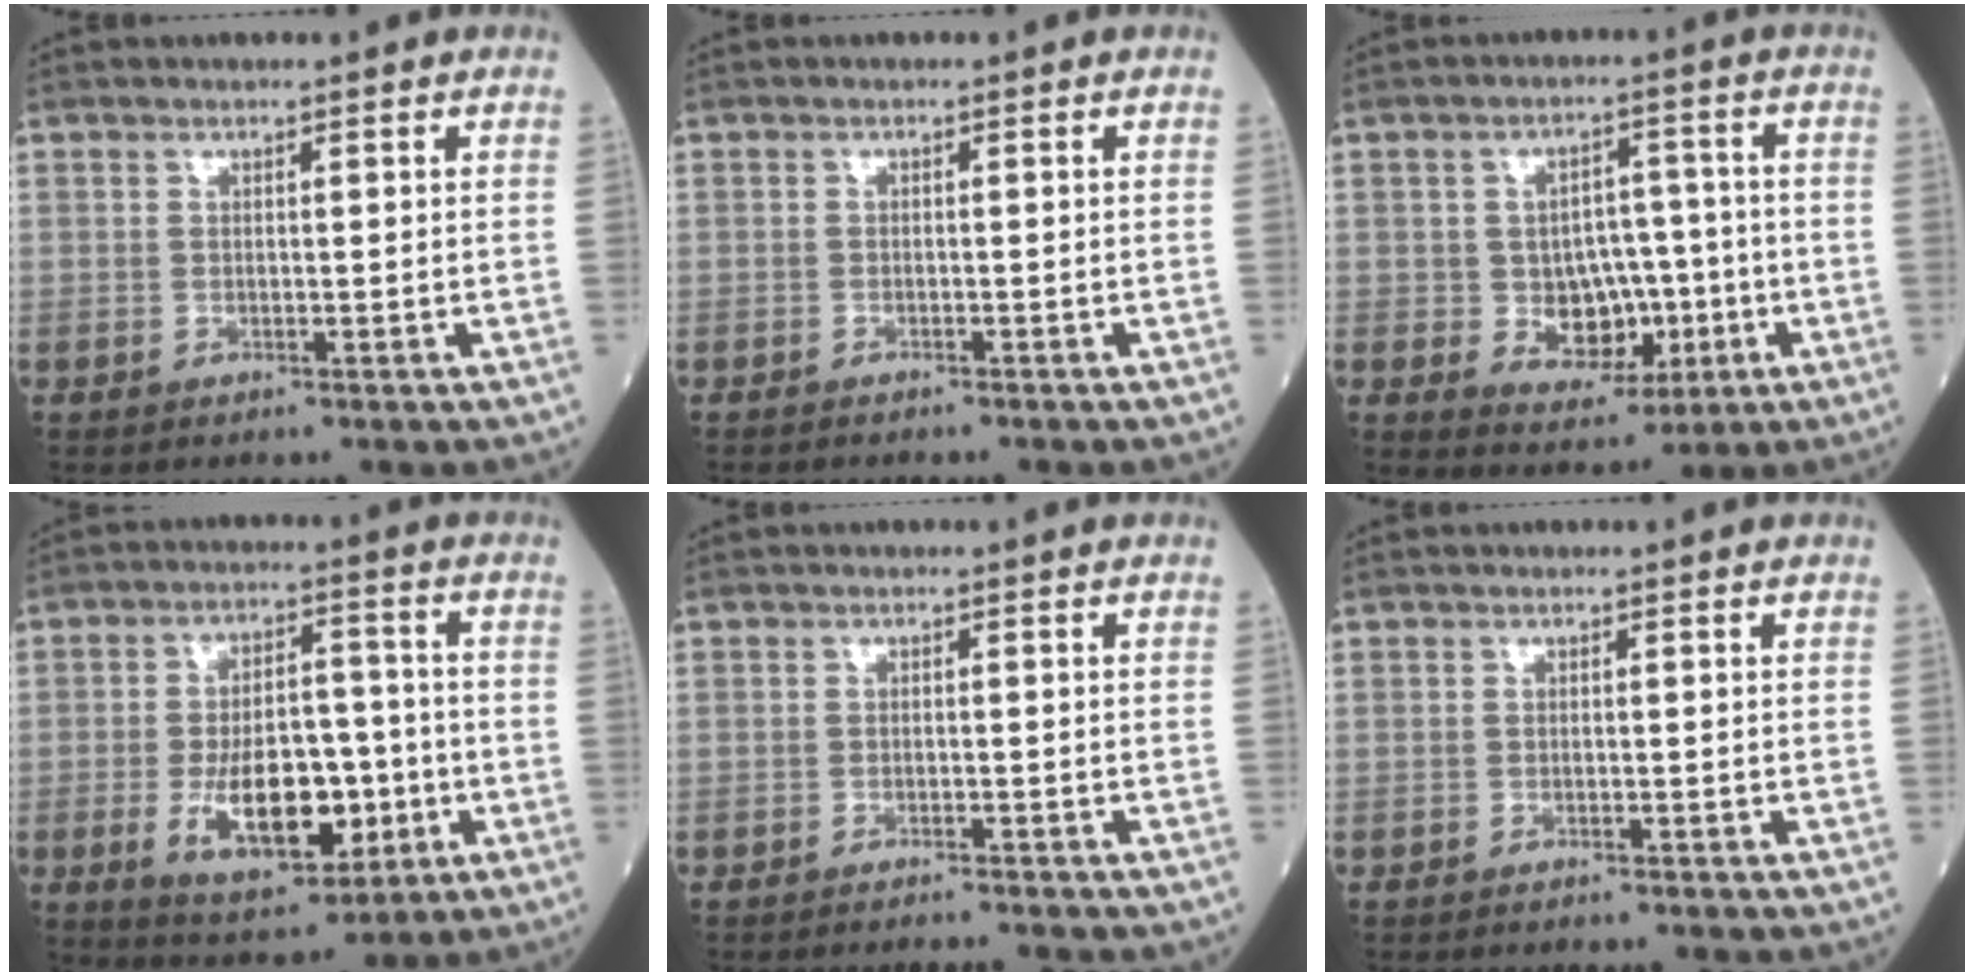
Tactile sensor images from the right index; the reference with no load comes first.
{"total": 2.7, "force": [-2.3, 1.0, 1.1], "torque": [-0.025, -0.006, -0.028]}
{"total": 13.5, "force": [-3.0, 7.6, 10.7], "torque": [-0.190, 0.010, -0.037]}
{"total": 14.8, "force": [-3.7, 7.0, 12.5], "torque": [-0.225, 0.008, -0.051]}
{"total": 4.6, "force": [-4.4, 0.9, 1.2], "torque": [-0.021, -0.002, -0.062]}
{"total": 3.2, "force": [-2.9, 0.9, 1.1], "torque": [-0.021, -0.005, -0.037]}